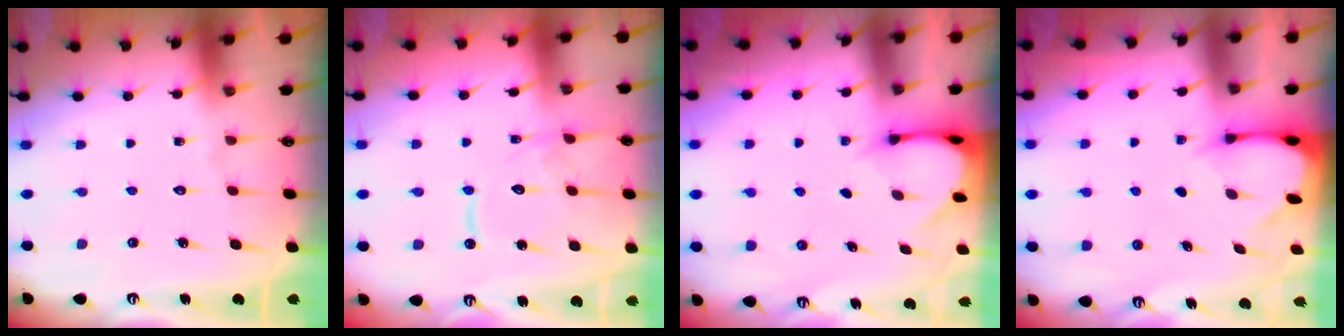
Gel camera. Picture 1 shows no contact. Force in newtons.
{"total": 12.4, "press": 12.4, "slide": 1.3}
{"total": 3.0, "press": 3.0, "slide": 0.2}
{"total": 2.6, "press": 2.5, "slide": 0.4}